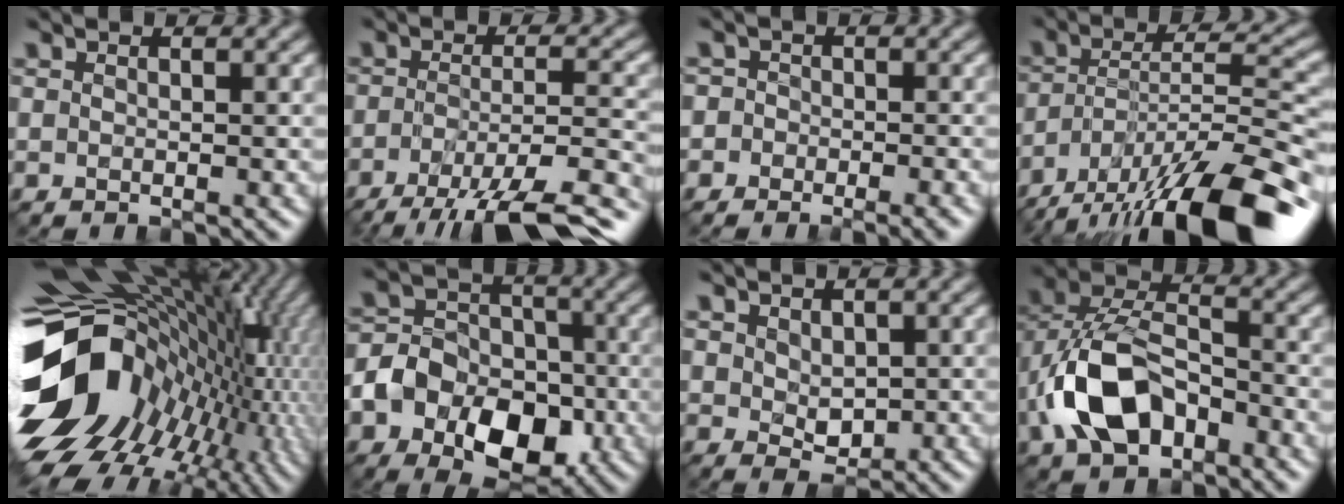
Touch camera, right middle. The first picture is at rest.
{"total": 10.9, "force": [-7.4, 2.6, 7.5], "torque": [-0.127, -0.005, -0.118]}
{"total": 4.0, "force": [-2.5, 2.8, 1.5], "torque": [0.013, 0.009, -0.050]}
{"total": 15.1, "force": [-11.0, 4.2, 9.5], "torque": [-0.185, -0.003, -0.179]}
{"total": 19.0, "force": [-2.5, 13.4, 13.2], "torque": [-0.266, -0.017, -0.034]}
{"total": 11.7, "force": [-4.7, 8.6, 6.3], "torque": [-0.100, -0.018, -0.106]}
{"total": 2.2, "force": [0.4, 1.6, 1.5], "torque": [-0.027, -0.006, 0.013]}
{"total": 9.0, "force": [-3.3, 5.4, 6.4], "torque": [-0.139, 0.010, -0.069]}